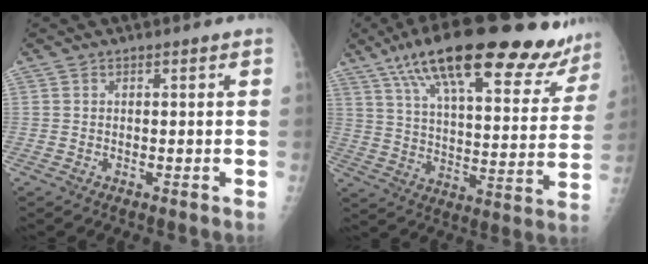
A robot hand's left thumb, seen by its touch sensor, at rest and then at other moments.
{"total": 30.2, "force": [21.0, 9.1, 19.6], "torque": [-0.274, -0.038, 0.306]}